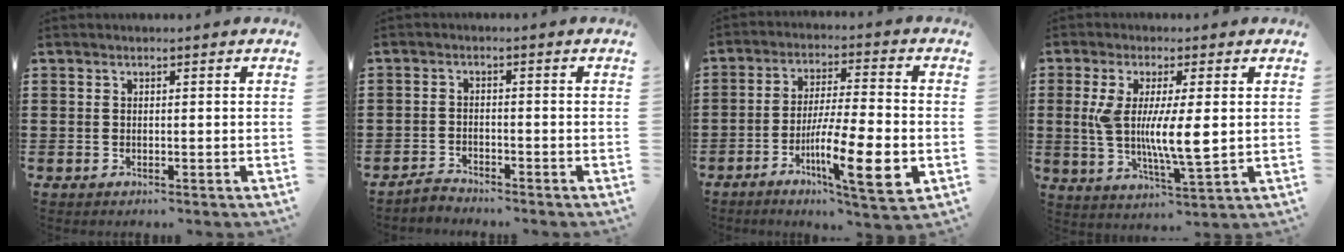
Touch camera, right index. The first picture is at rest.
{"total": 2.0, "force": [-2.0, 0.4, 0.1], "torque": [-0.009, 0.004, -0.042]}
{"total": 13.2, "force": [-4.8, 2.0, 12.2], "torque": [-0.223, -0.005, -0.084]}
{"total": 8.5, "force": [0.5, 1.9, 8.2], "torque": [-0.168, -0.005, 0.003]}